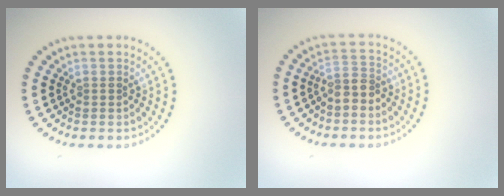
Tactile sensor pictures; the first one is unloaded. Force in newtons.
{"total": 2.2, "press": 1.8, "slide": 1.1}